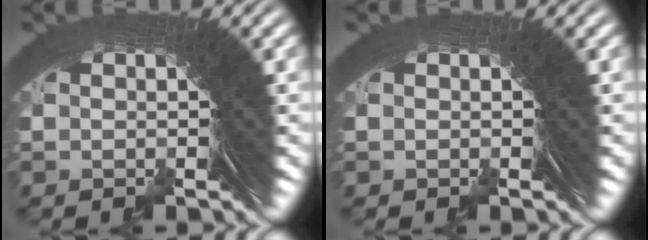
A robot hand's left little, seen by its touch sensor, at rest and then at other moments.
{"total": 0.0}